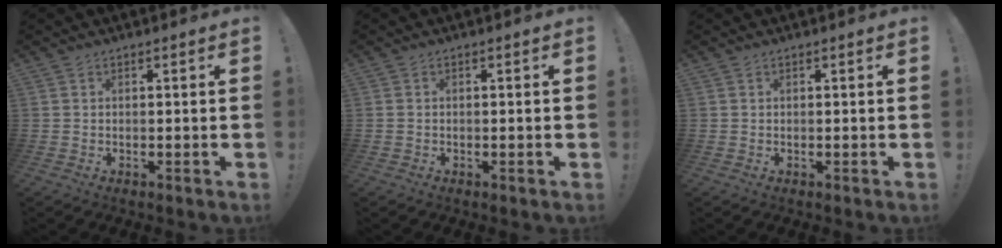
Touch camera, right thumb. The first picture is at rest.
{"total": 0.5, "force": [-0.4, 0.3, 0.2], "torque": [-0.002, 0.001, -0.007]}
{"total": 0.0}